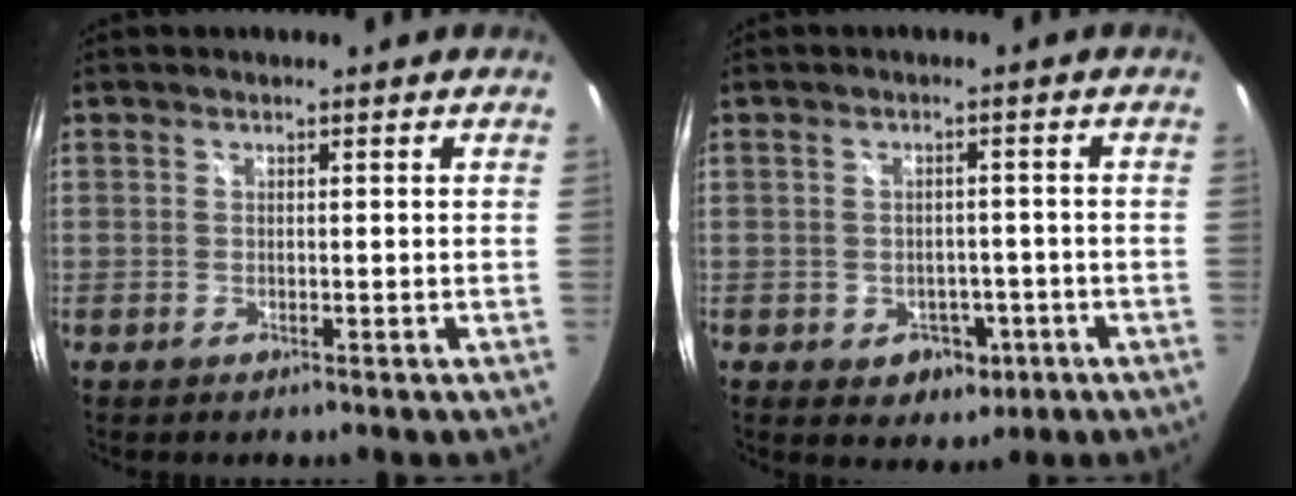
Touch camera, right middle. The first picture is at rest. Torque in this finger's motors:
{"motor_torque": [-1.15, -0.92, -0.43, -0.05]}